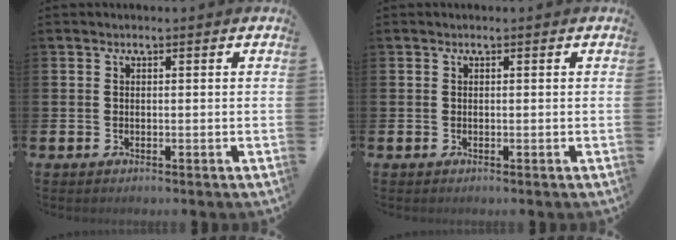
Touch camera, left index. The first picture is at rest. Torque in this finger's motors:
{"motor_torque": [-0.01, 0.02, -0.01, 0.00]}